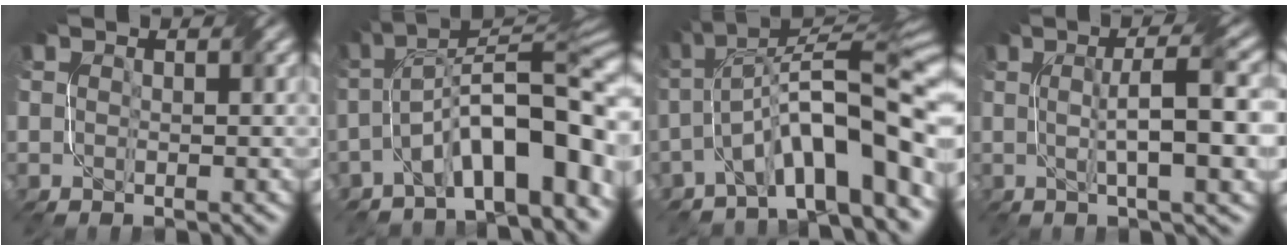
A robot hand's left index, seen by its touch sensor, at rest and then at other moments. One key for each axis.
{"total": 11.5, "fx": -4.4, "fy": 3.8, "fz": 9.9, "tx": -0.143, "ty": 0.020, "tz": -0.073}
{"total": 12.0, "fx": -4.9, "fy": 3.5, "fz": 10.4, "tx": -0.154, "ty": 0.021, "tz": -0.078}
{"total": 7.1, "fx": 0.4, "fy": 1.5, "fz": 6.9, "tx": -0.097, "ty": 0.011, "tz": 0.006}